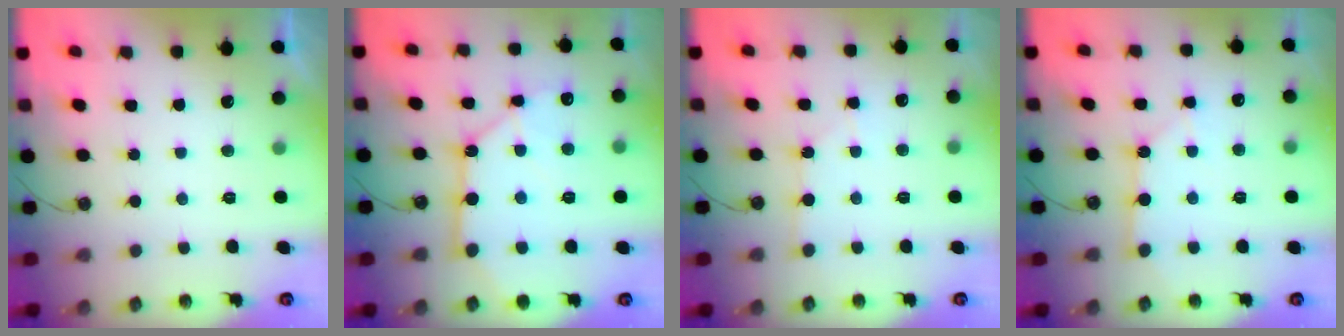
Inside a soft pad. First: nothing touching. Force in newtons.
{"total": 15.8, "press": 15.6, "slide": 2.1}
{"total": 3.0, "press": 3.0, "slide": 0.4}
{"total": 2.6, "press": 2.6, "slide": 0.3}